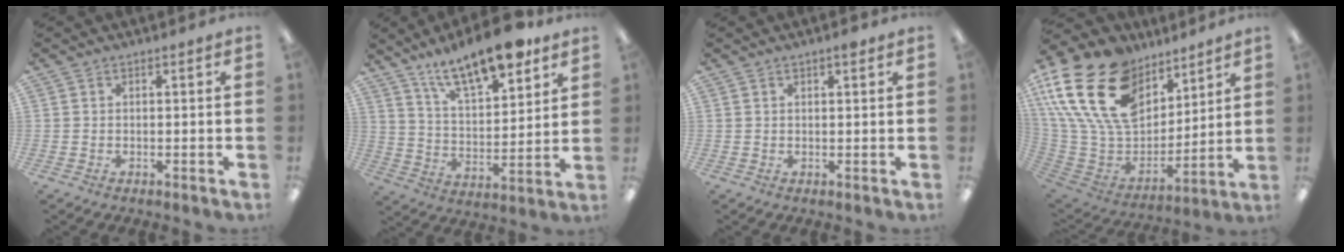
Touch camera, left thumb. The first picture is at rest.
{"total": 16.9, "force": [12.6, 5.7, 9.8], "torque": [-0.161, -0.067, 0.215]}
{"total": 1.3, "force": [0.9, 0.5, 0.9], "torque": [-0.012, 0.000, 0.012]}
{"total": 26.1, "force": [12.2, 17.0, 15.5], "torque": [-0.325, -0.061, 0.234]}